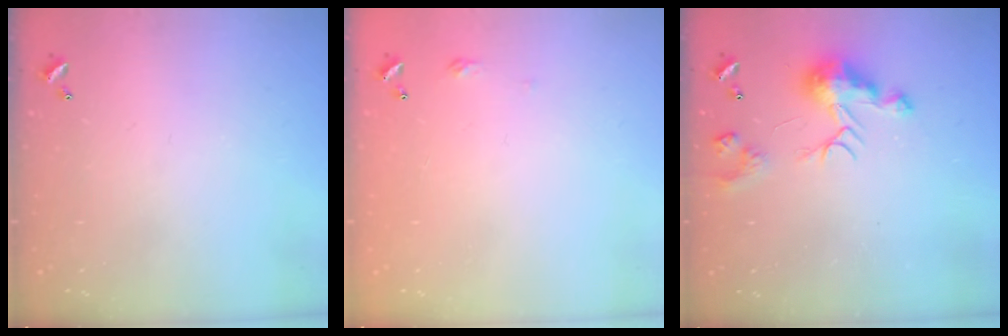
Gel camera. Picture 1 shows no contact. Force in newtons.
{"total": 2.7, "press": 2.6, "slide": 0.4}
{"total": 9.2, "press": 9.2, "slide": 0.5}